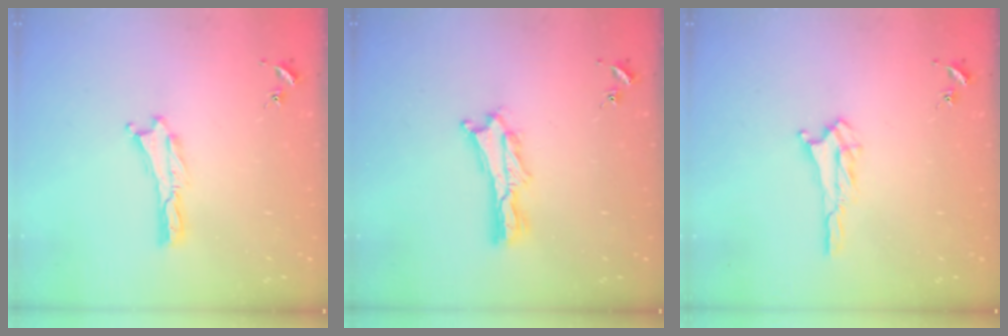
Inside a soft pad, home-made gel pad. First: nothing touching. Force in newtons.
{"total": 2.1, "press": 2.1, "slide": 0.3}
{"total": 1.7, "press": 1.7, "slide": 0.2}